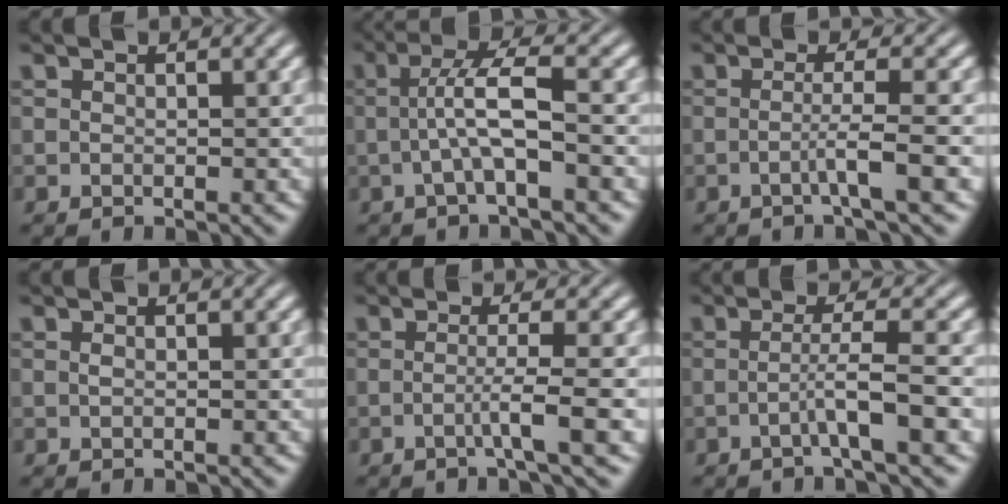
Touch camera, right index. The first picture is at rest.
{"total": 3.9, "force": [0.0, 0.4, 3.9], "torque": [-0.068, 0.004, -0.002]}
{"total": 2.9, "force": [-1.2, -1.3, 2.3], "torque": [-0.039, -0.006, -0.017]}
{"total": 0.8, "force": [-0.1, -0.8, 0.0], "torque": [-0.001, -0.008, 0.005]}
{"total": 3.1, "force": [-1.1, -1.2, 2.6], "torque": [-0.044, -0.006, -0.016]}
{"total": 3.2, "force": [-1.3, -1.2, 2.6], "torque": [-0.044, -0.004, -0.019]}